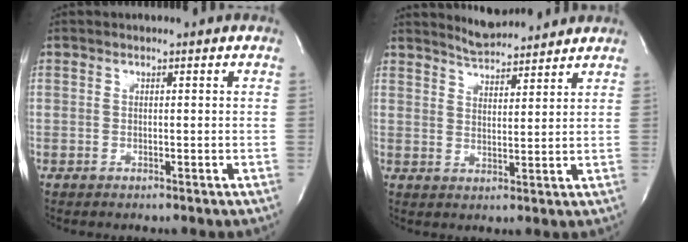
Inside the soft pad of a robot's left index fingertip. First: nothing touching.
{"total": 6.6, "force": [6.4, 0.7, 1.4], "torque": [-0.034, 0.009, 0.104]}